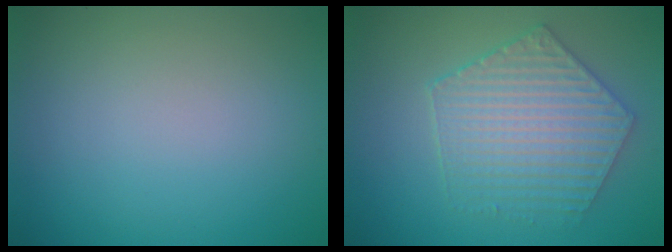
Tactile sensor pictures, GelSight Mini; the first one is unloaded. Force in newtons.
{"total": 5.0, "press": 4.3, "slide": 2.6}